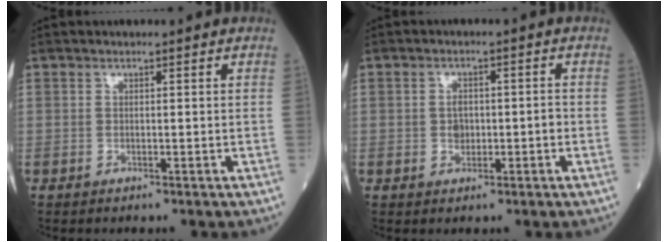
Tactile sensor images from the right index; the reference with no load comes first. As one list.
[{"total": 2.9, "force": [-0.4, 1.8, 2.3], "torque": [-0.037, 0.008, -0.003]}]